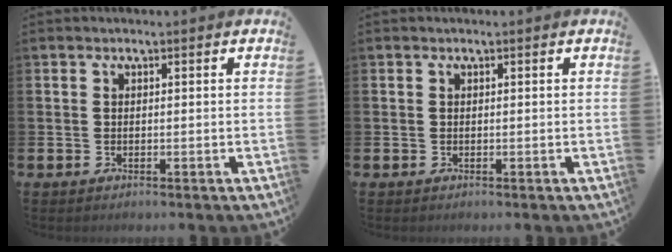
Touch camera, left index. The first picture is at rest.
{"total": 0.0}